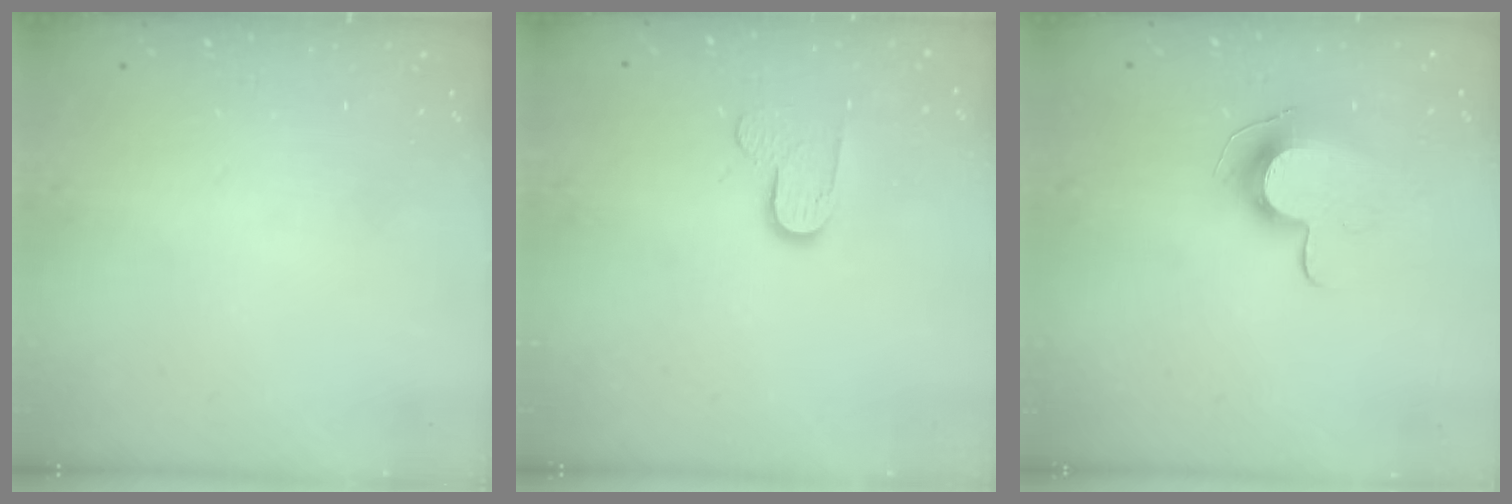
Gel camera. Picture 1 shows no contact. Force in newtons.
{"total": 7.1, "press": 7.1, "slide": 0.5}
{"total": 11.2, "press": 11.1, "slide": 0.5}